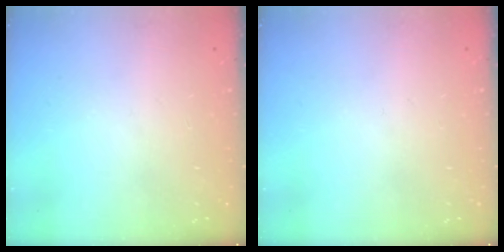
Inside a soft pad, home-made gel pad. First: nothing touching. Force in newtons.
{"total": 0.0}